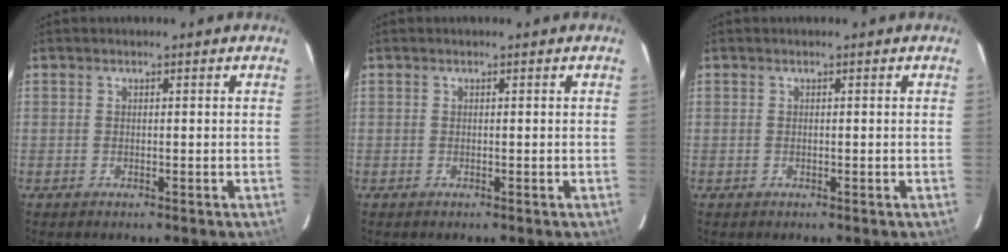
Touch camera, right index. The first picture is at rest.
{"total": 0.0}
{"total": 0.0}